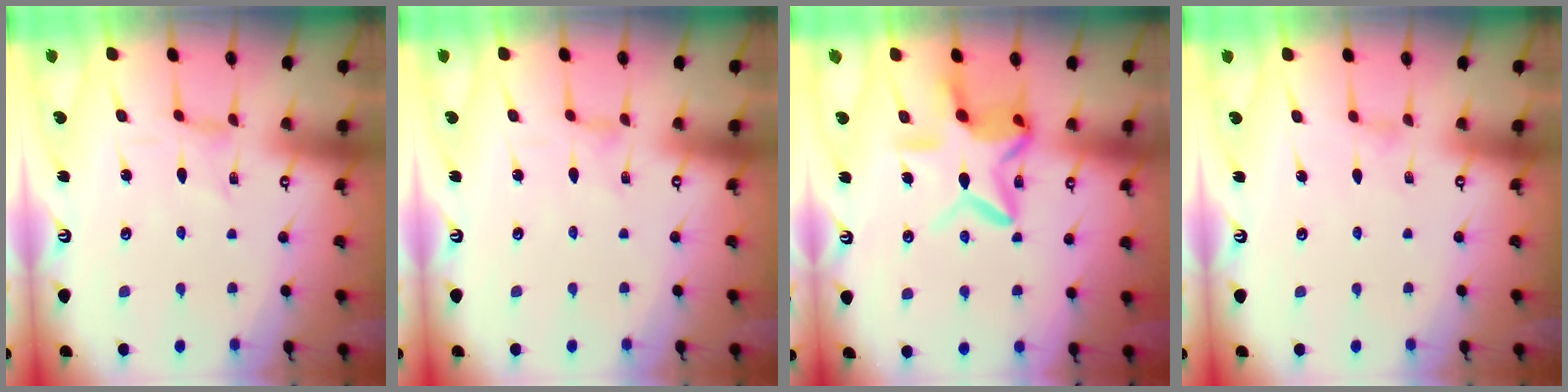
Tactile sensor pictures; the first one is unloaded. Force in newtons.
{"total": 0.0}
{"total": 13.5, "press": 13.5, "slide": 1.4}
{"total": 1.1, "press": 1.1, "slide": 0.2}